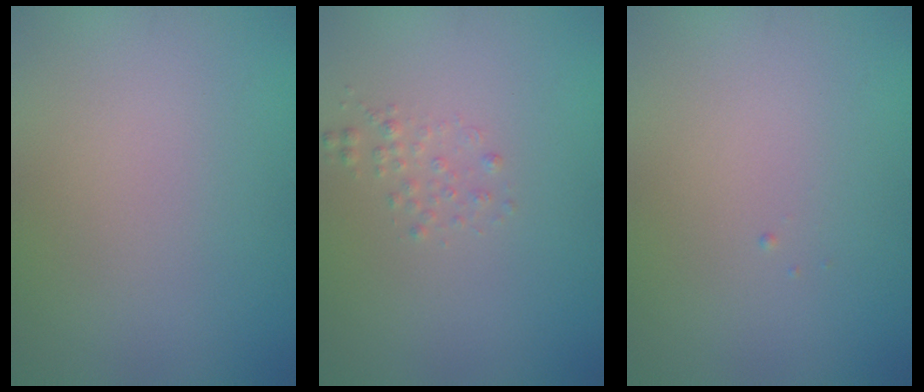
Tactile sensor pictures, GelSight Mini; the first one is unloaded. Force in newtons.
{"total": 1.0, "press": 1.0, "slide": 0.0}
{"total": 0.0}